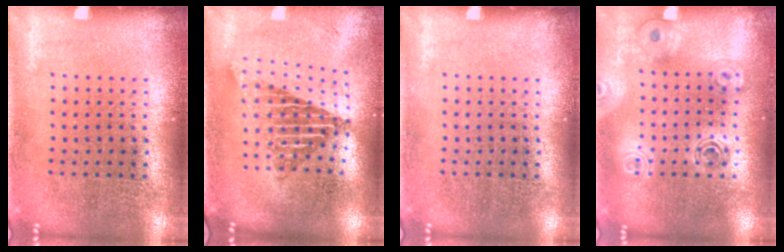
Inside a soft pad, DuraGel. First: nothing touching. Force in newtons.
{"total": 1.8, "press": 1.5, "slide": 1.1}
{"total": 0.0}
{"total": 1.6, "press": 1.4, "slide": 0.8}